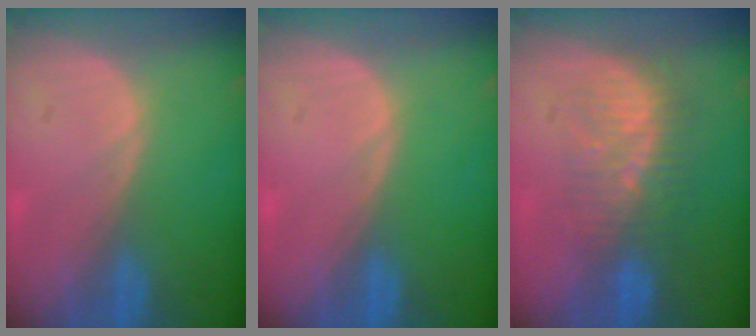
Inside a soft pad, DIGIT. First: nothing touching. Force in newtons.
{"total": 0.0}
{"total": 7.9, "press": 7.4, "slide": 2.6}